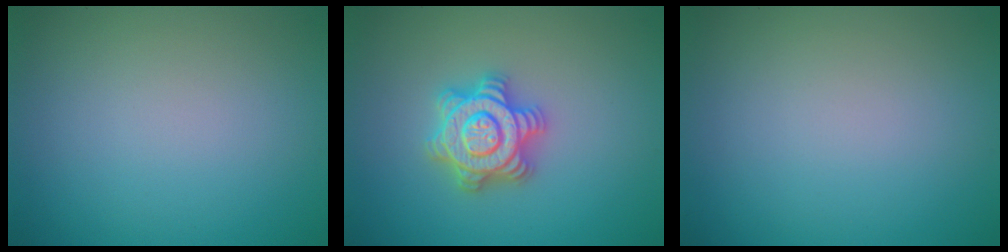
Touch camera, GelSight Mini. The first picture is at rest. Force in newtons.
{"total": 4.7, "press": 4.7, "slide": 0.6}
{"total": 0.0}